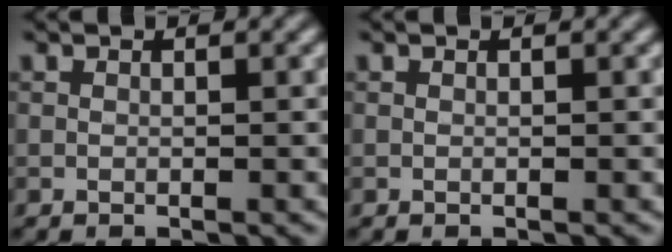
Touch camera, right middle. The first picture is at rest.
{"total": 0.0}